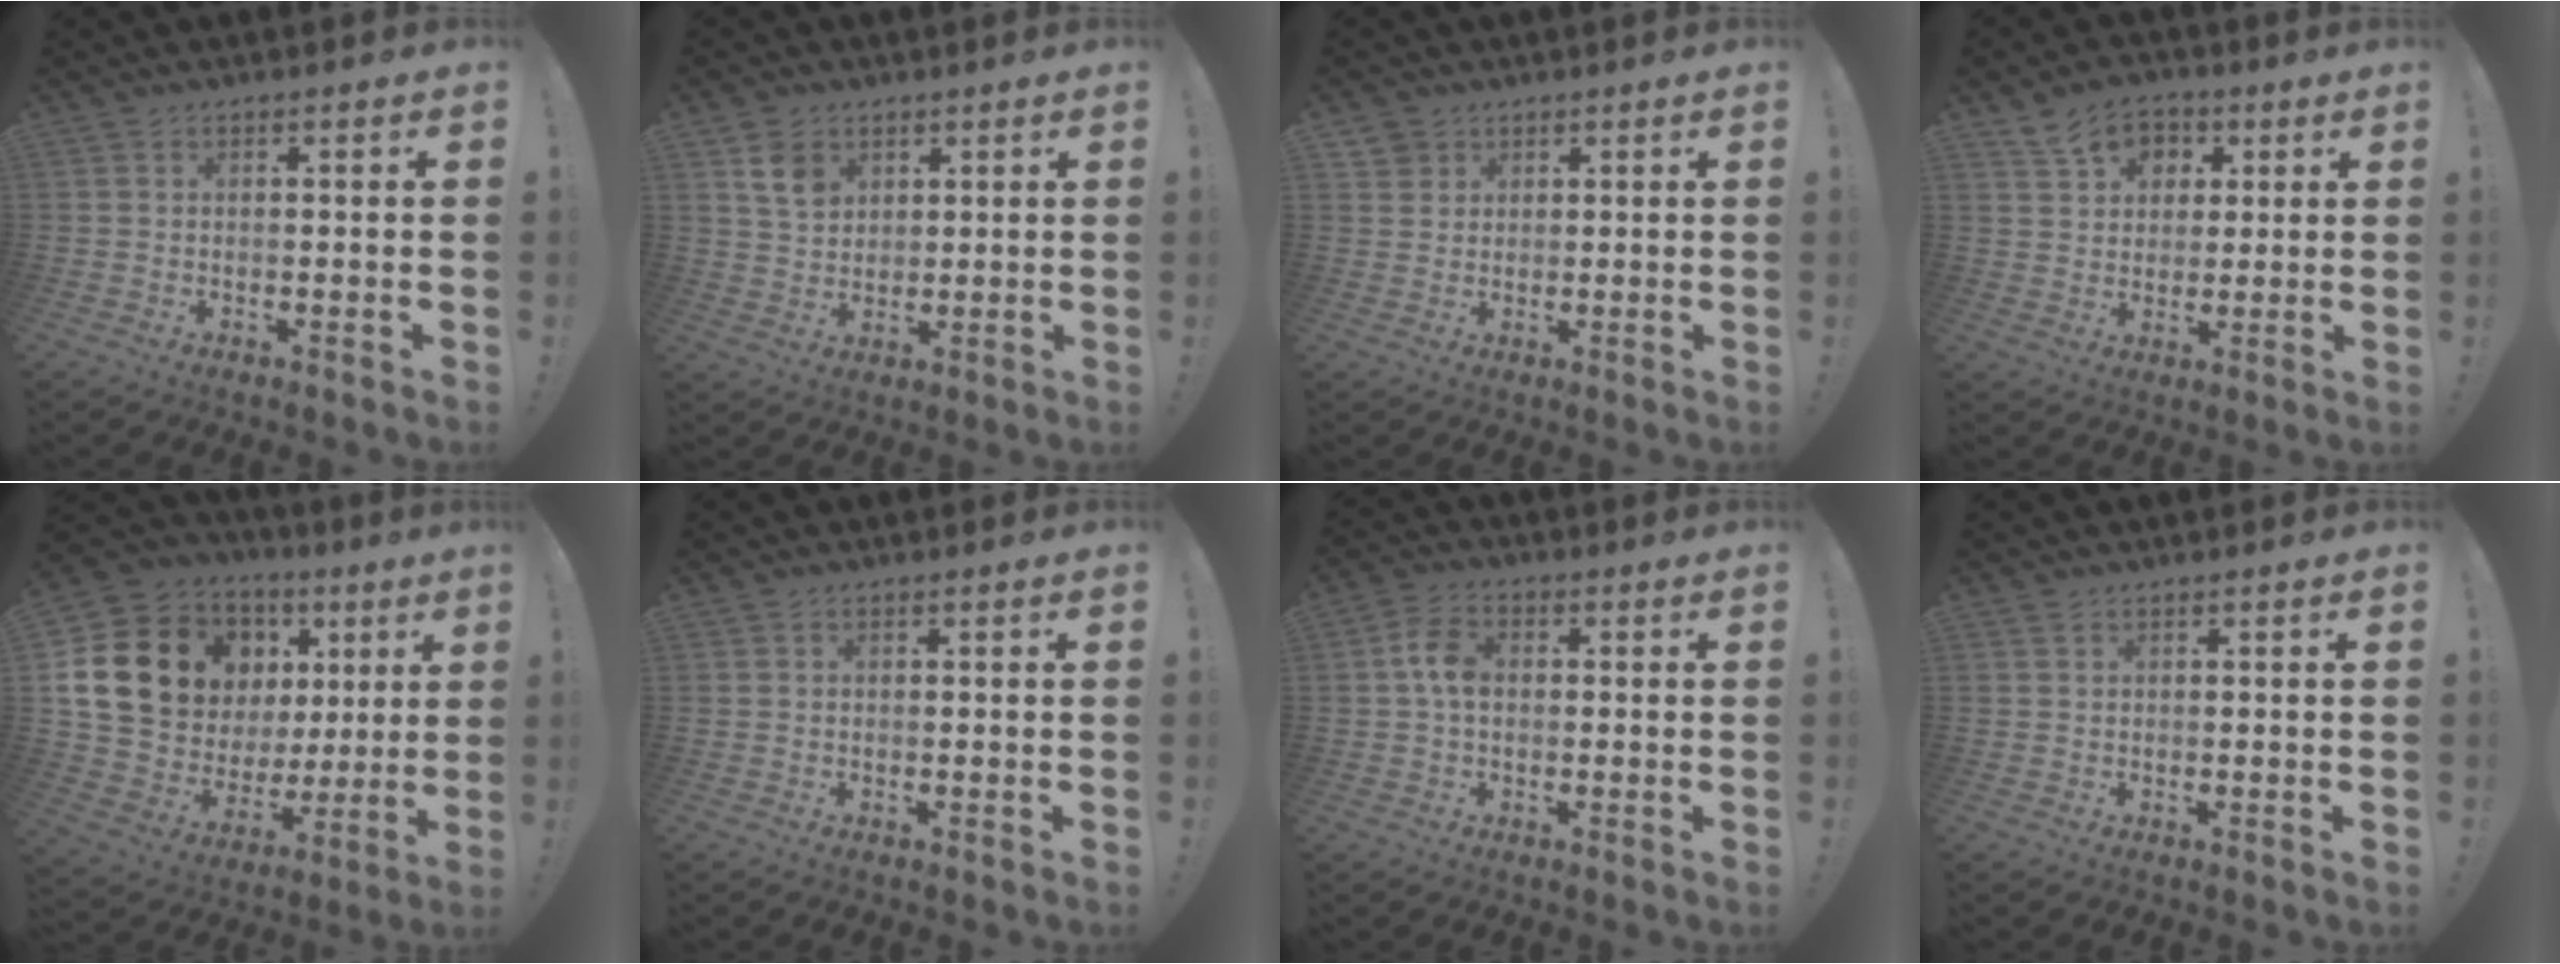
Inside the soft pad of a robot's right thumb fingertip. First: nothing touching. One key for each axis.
{"total": 7.6, "fx": 4.0, "fy": 5.7, "fz": 3.0, "tx": -0.034, "ty": -0.019, "tz": 0.077}
{"total": 3.6, "fx": 2.1, "fy": 2.9, "fz": 0.2, "tx": 0.000, "ty": -0.010, "tz": 0.038}
{"total": 9.9, "fx": 4.6, "fy": 7.8, "fz": 3.9, "tx": -0.053, "ty": -0.020, "tz": 0.091}
{"total": 20.3, "fx": 8.1, "fy": 15.2, "fz": 10.8, "tx": -0.185, "ty": -0.037, "tz": 0.190}
{"total": 0.0}
{"total": 7.2, "fx": 0.4, "fy": 4.9, "fz": 5.3, "tx": -0.100, "ty": 0.011, "tz": 0.009}
{"total": 0.7, "fx": 0.5, "fy": 0.5, "fz": 0.2, "tx": 0.004, "ty": -0.003, "tz": 0.009}